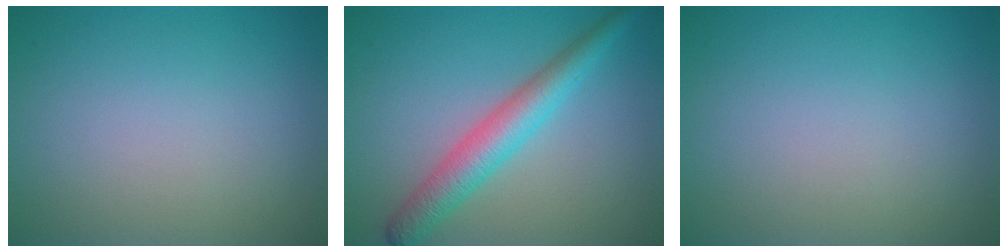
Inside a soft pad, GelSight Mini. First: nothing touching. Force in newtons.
{"total": 4.4, "press": 4.4, "slide": 0.1}
{"total": 0.0}